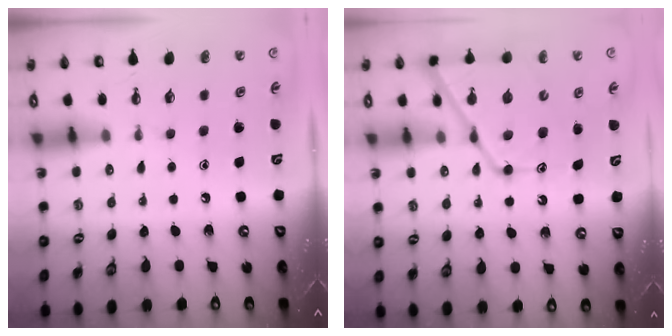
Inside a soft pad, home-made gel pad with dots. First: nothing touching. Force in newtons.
{"total": 14.8, "press": 14.8, "slide": 1.2}